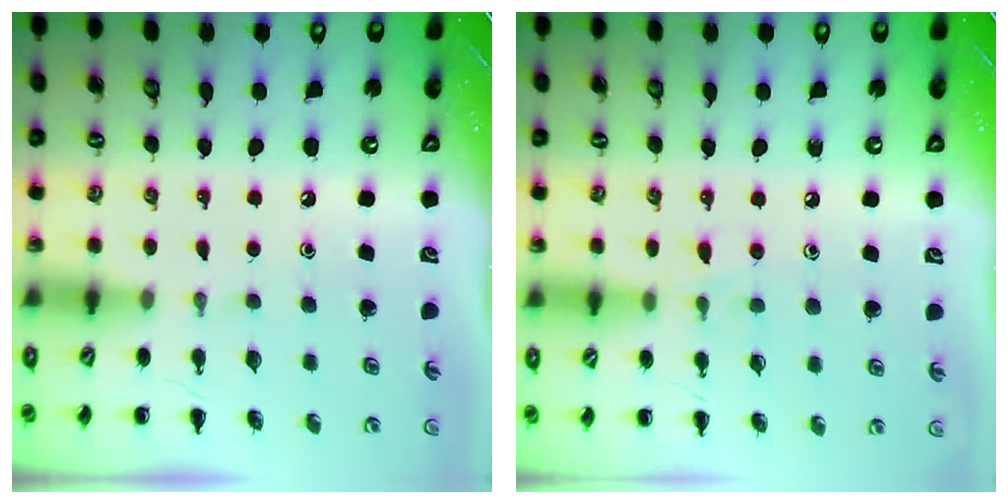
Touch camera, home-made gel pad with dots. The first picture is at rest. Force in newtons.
{"total": 6.3, "press": 5.9, "slide": 2.3}